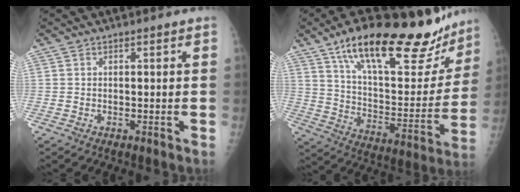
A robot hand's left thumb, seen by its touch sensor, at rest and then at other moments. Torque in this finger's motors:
{"motor_torque": [0.86, 0.87, 1.35, -1.42, 0.14]}